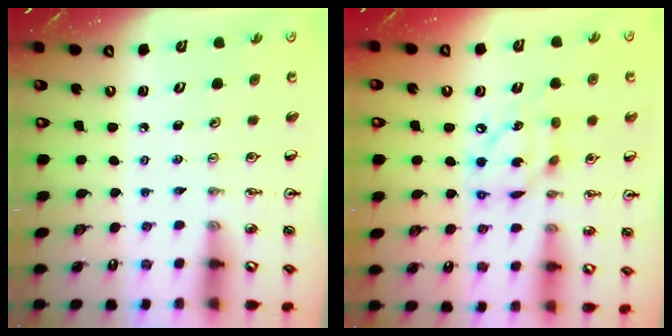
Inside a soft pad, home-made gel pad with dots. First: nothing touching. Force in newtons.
{"total": 12.3, "press": 12.3, "slide": 0.8}